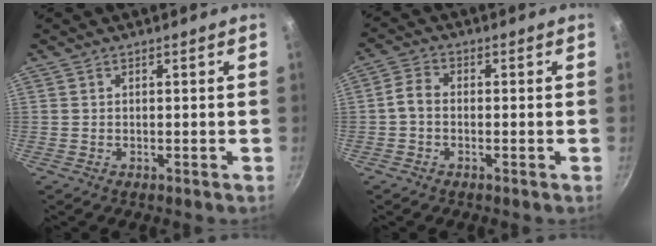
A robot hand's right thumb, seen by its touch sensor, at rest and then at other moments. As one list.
[{"total": 3.2, "force": [-0.8, 2.3, 2.2], "torque": [-0.052, 0.016, -0.027]}]